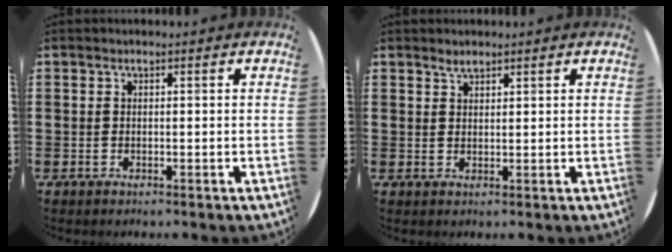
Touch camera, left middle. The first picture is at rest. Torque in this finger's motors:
{"motor_torque": [0.11, -0.09, 0.00, 0.00]}